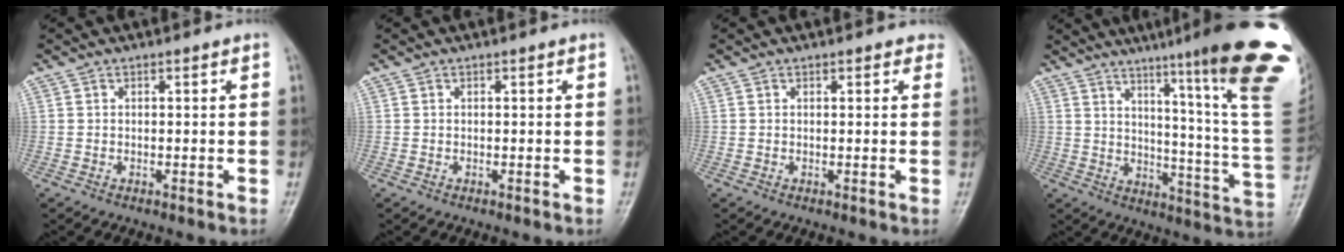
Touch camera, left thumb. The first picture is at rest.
{"total": 0.0}
{"total": 1.7, "force": [1.2, 0.9, 0.8], "torque": [0.010, 0.000, 0.007]}
{"total": 26.4, "force": [16.2, 1.3, 20.8], "torque": [-0.234, -0.098, 0.214]}